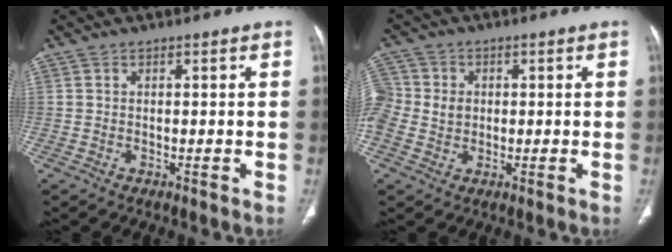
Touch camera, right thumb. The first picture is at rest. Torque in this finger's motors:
{"motor_torque": [0.92, 0.92, 0.03, 0.02, 0.13]}